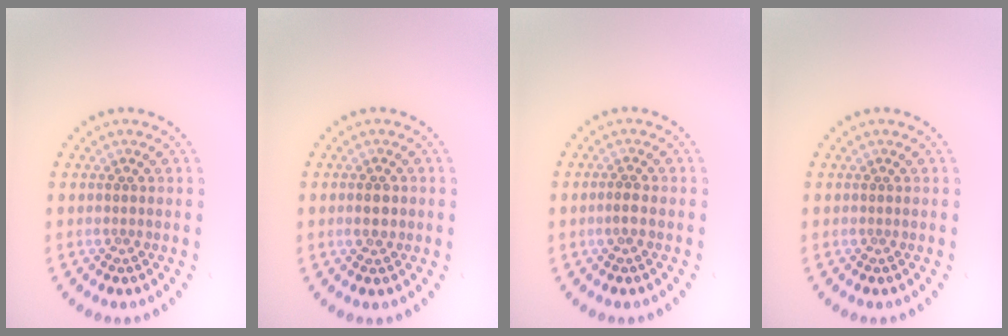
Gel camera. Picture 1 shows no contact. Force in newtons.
{"total": 1.4, "press": 1.4, "slide": 0.1}
{"total": 1.0, "press": 0.9, "slide": 0.5}
{"total": 0.0}